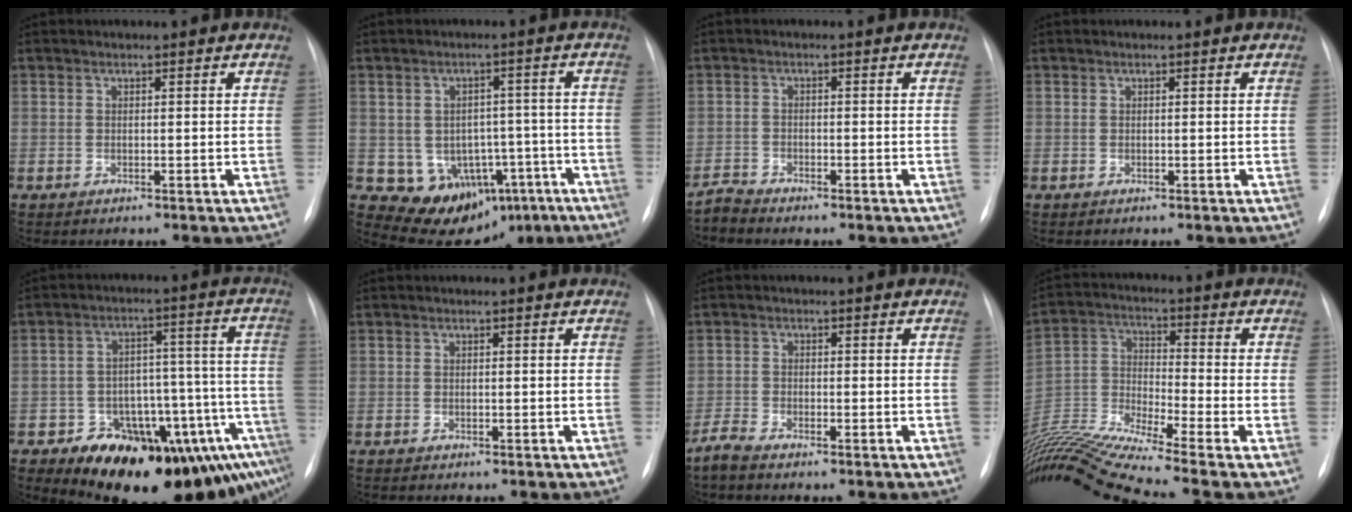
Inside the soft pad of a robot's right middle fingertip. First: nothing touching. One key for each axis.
{"total": 12.1, "fx": -6.1, "fy": 9.0, "fz": 5.4, "tx": -0.055, "ty": 0.035, "tz": -0.069}
{"total": 1.8, "fx": -1.7, "fy": 0.0, "fz": -0.4, "tx": 0.014, "ty": -0.008, "tz": -0.034}
{"total": 0.0}
{"total": 22.0, "fx": -13.5, "fy": 7.8, "fz": 15.5, "tx": -0.122, "ty": 0.051, "tz": -0.172}
{"total": 0.5, "fx": -0.5, "fy": 0.1, "fz": 0.2, "tx": -0.006, "ty": -0.002, "tz": -0.009}
{"total": 2.2, "fx": -2.0, "fy": 0.1, "fz": 0.8, "tx": -0.025, "ty": -0.006, "tz": -0.042}
{"total": 18.3, "fx": -16.2, "fy": -2.4, "fz": 8.3, "tx": -0.177, "ty": 0.001, "tz": -0.296}